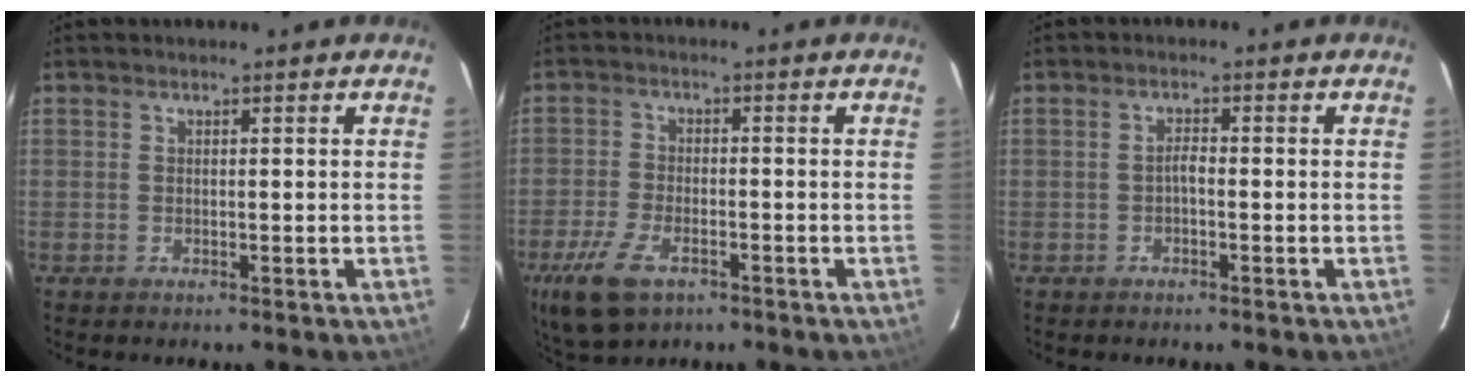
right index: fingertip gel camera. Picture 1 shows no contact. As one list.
[{"total": 10.1, "force": [-5.7, 5.1, 6.6], "torque": [-0.166, -0.023, -0.107]}, {"total": 1.3, "force": [-0.6, 0.4, 1.1], "torque": [-0.021, 0.006, -0.013]}]